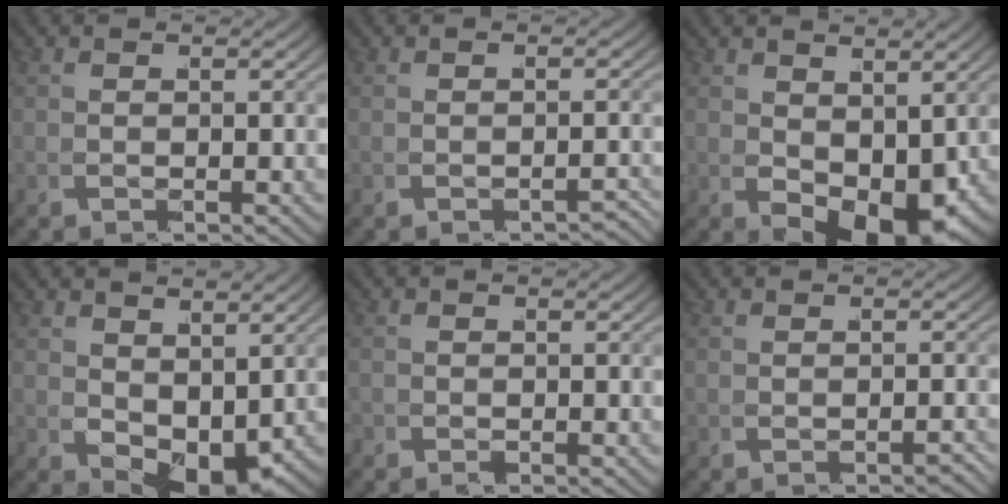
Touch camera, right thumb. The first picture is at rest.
{"total": 1.6, "force": [-1.5, -0.3, -0.4], "torque": [-0.010, -0.007, -0.020]}
{"total": 6.0, "force": [-0.9, 3.4, 4.9], "torque": [-0.093, -0.023, 0.000]}
{"total": 4.1, "force": [-0.1, 2.6, 3.2], "torque": [-0.066, -0.018, 0.008]}
{"total": 1.1, "force": [-0.5, 0.9, 0.1], "torque": [-0.012, -0.008, -0.007]}
{"total": 1.1, "force": [-1.0, -0.4, -0.1], "torque": [-0.011, -0.006, -0.013]}